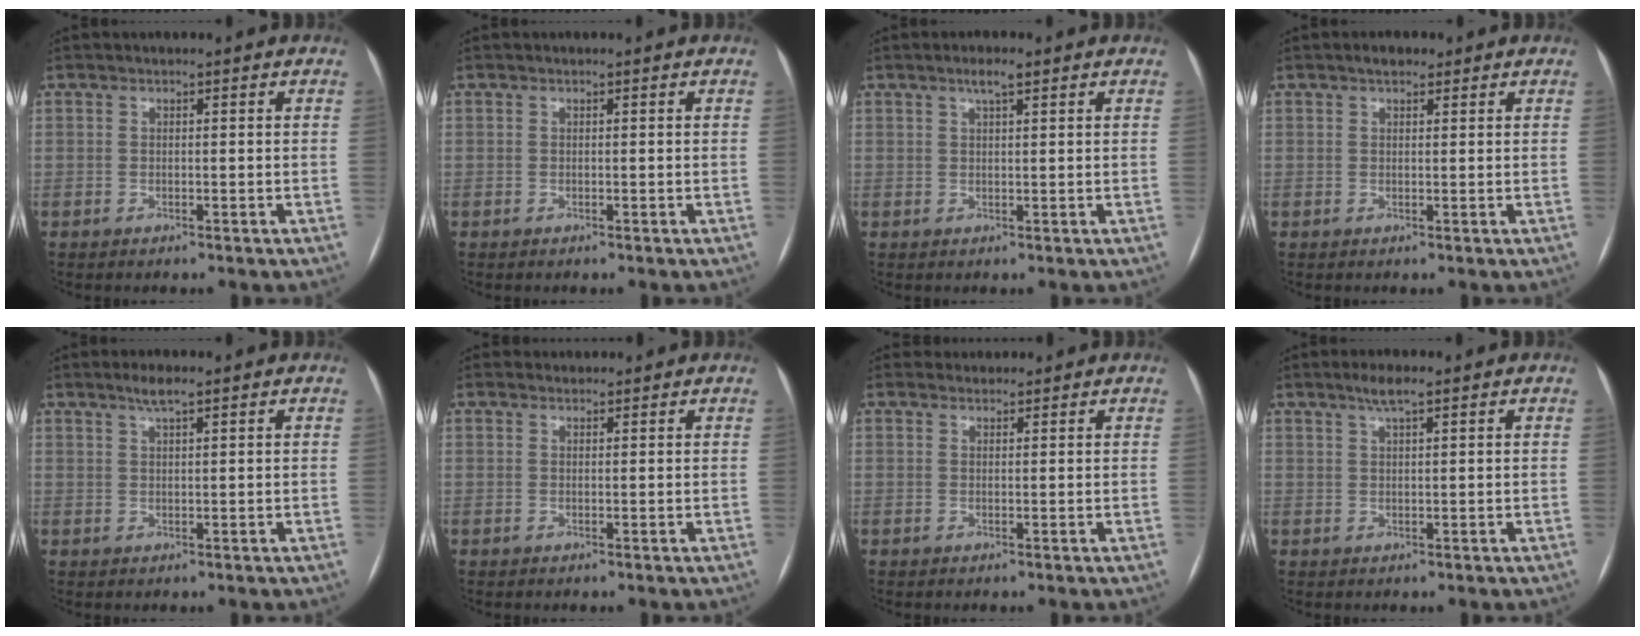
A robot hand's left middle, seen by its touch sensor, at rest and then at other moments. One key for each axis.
{"total": 0.0}
{"total": 2.3, "fx": 1.5, "fy": 0.3, "fz": 1.8, "tx": -0.037, "ty": 0.004, "tz": 0.025}
{"total": 2.0, "fx": 1.4, "fy": 0.9, "fz": 1.0, "tx": -0.020, "ty": 0.008, "tz": 0.020}
{"total": 2.3, "fx": 1.6, "fy": 0.1, "fz": 1.6, "tx": -0.036, "ty": 0.003, "tz": 0.032}
{"total": 0.9, "fx": 0.8, "fy": 0.3, "fz": -0.2, "tx": -0.005, "ty": 0.007, "tz": 0.013}
{"total": 1.2, "fx": 1.1, "fy": 0.4, "fz": -0.4, "tx": -0.002, "ty": 0.009, "tz": 0.018}
{"total": 2.6, "fx": 1.8, "fy": 0.1, "fz": 1.9, "tx": -0.043, "ty": 0.004, "tz": 0.035}